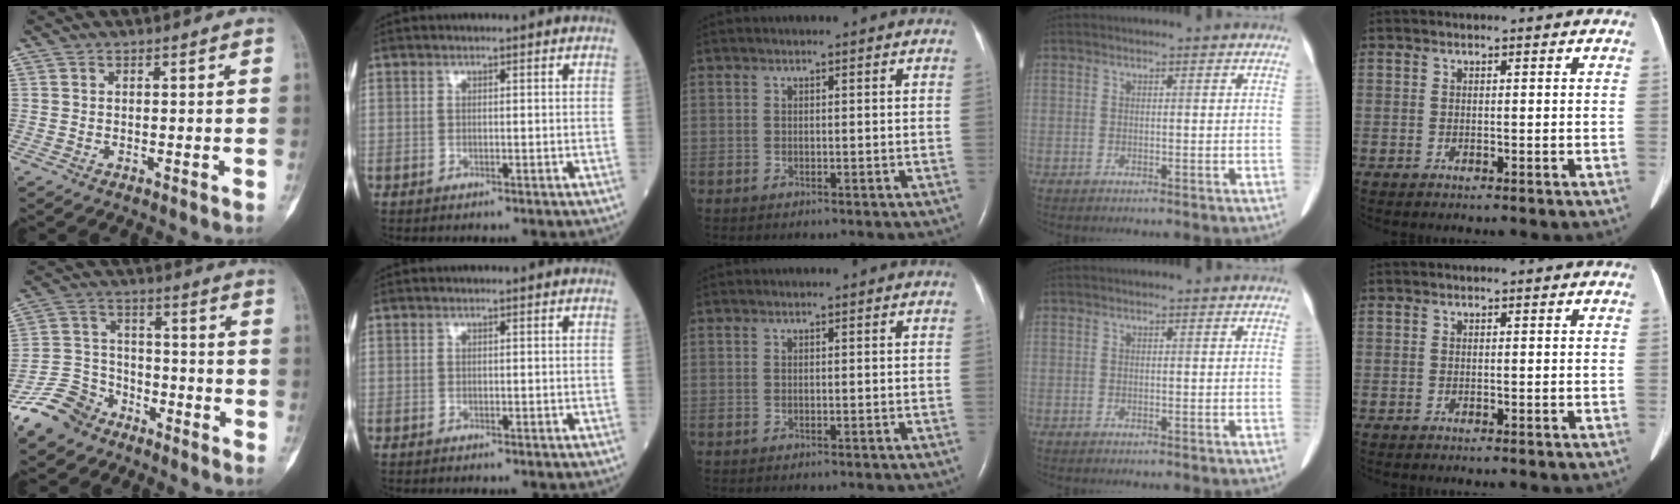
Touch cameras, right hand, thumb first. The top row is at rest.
{"thumb": {"total": 9.3, "force": [-7.1, 5.5, 2.2], "torque": [-0.031, 0.048, -0.148]}}